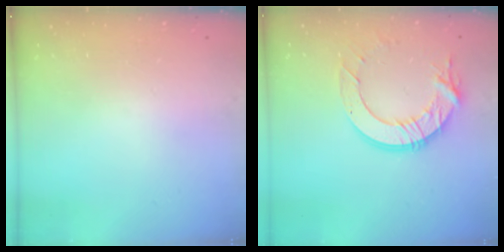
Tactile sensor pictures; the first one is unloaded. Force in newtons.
{"total": 12.6, "press": 12.6, "slide": 1.1}